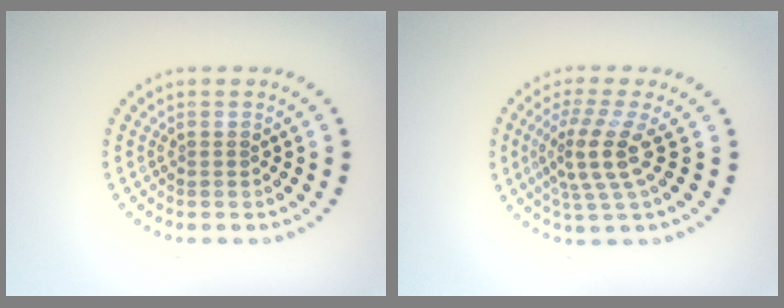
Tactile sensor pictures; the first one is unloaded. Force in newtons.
{"total": 4.1, "press": 3.2, "slide": 2.6}